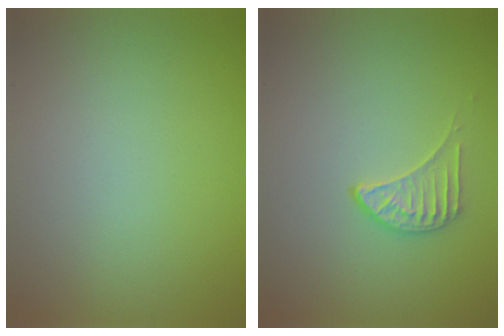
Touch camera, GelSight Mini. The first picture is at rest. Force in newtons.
{"total": 1.9, "press": 1.3, "slide": 1.3}